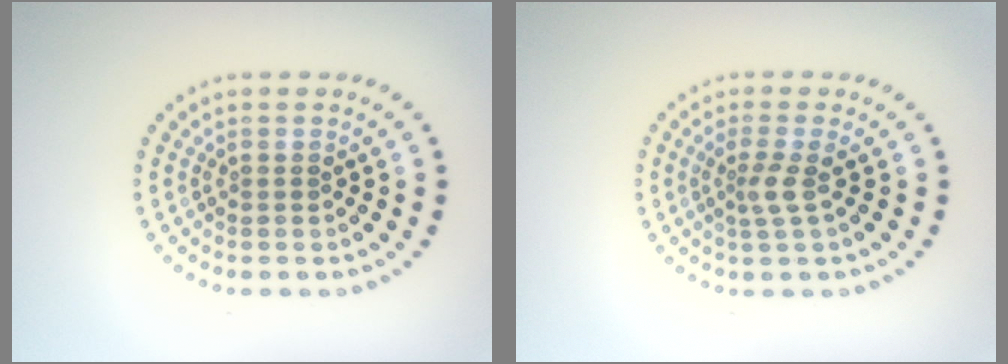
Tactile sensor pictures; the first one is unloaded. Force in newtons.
{"total": 1.9, "press": 1.4, "slide": 1.3}